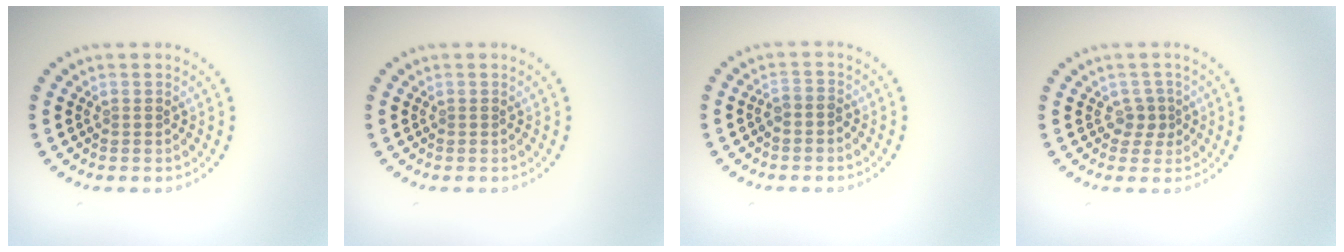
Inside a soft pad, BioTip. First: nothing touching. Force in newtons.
{"total": 0.0}
{"total": 1.0, "press": 0.7, "slide": 0.7}
{"total": 1.6, "press": 1.2, "slide": 1.1}